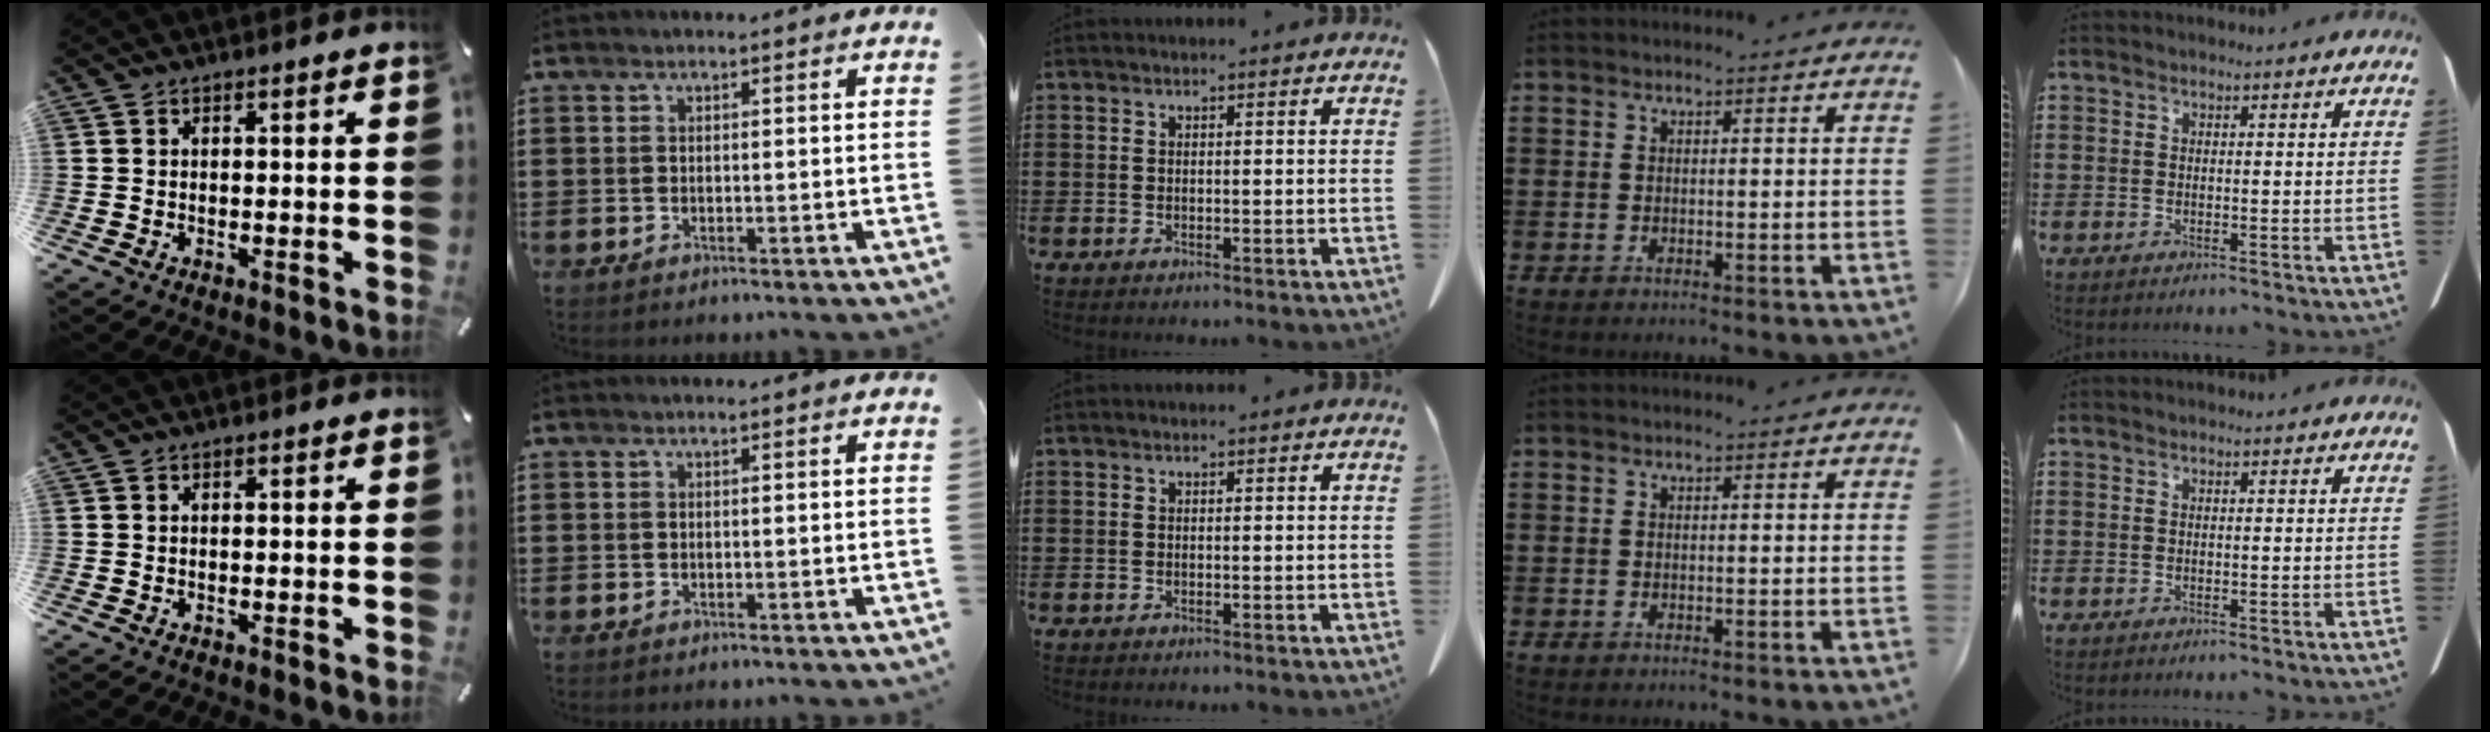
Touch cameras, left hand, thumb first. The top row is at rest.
{}